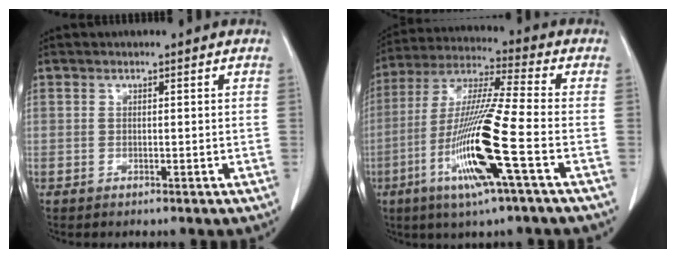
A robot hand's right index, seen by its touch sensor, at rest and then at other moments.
{"total": 16.1, "force": [-5.5, -0.4, 15.1], "torque": [-0.311, -0.019, -0.111]}